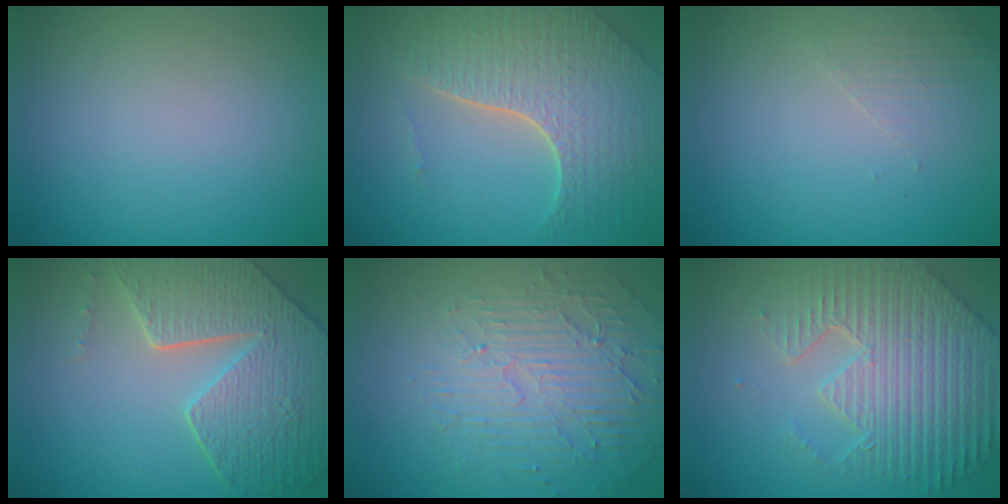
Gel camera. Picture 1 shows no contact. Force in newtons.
{"total": 7.0, "press": 5.0, "slide": 4.9}
{"total": 1.6, "press": 1.6, "slide": 0.4}
{"total": 8.8, "press": 6.3, "slide": 6.2}
{"total": 5.3, "press": 3.4, "slide": 4.0}
{"total": 8.1, "press": 6.0, "slide": 5.5}